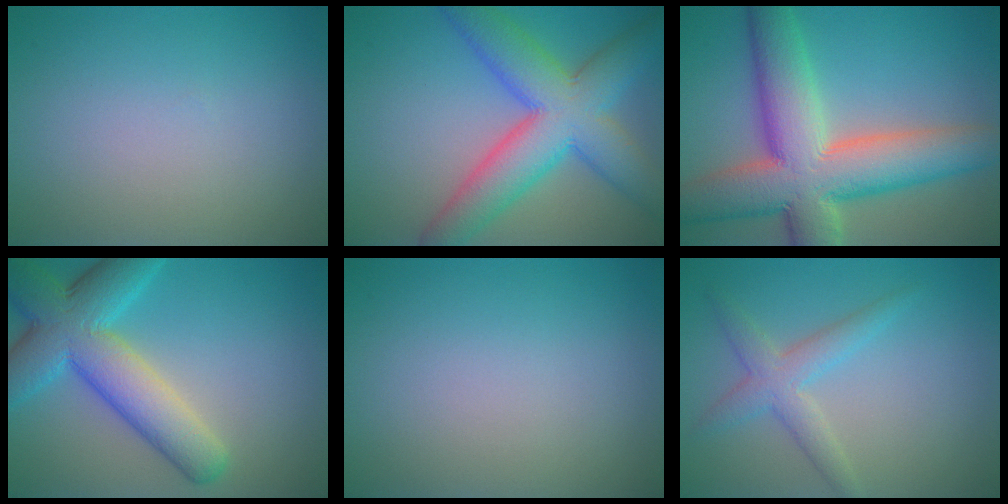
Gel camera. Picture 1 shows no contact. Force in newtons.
{"total": 9.5, "press": 9.5, "slide": 0.4}
{"total": 12.5, "press": 12.5, "slide": 0.8}
{"total": 9.0, "press": 9.0, "slide": 0.3}
{"total": 0.0}
{"total": 3.0, "press": 3.0, "slide": 0.1}